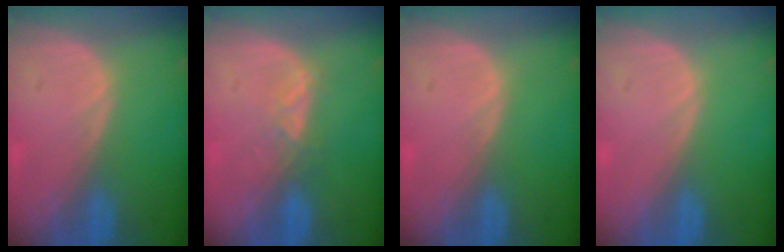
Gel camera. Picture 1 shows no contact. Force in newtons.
{"total": 2.6, "press": 2.5, "slide": 0.8}
{"total": 0.0}
{"total": 0.0}